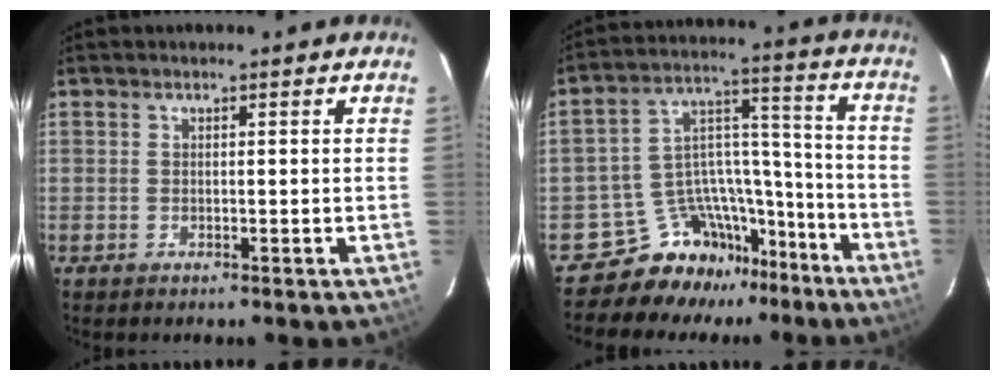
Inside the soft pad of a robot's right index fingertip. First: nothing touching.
{"total": 12.6, "force": [-10.9, 6.3, 1.3], "torque": [-0.020, 0.076, -0.178]}